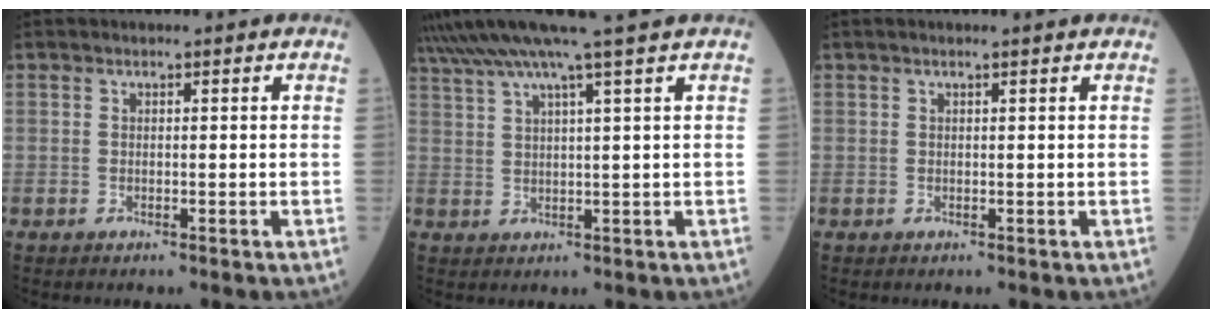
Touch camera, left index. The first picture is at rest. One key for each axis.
{"total": 9.5, "fx": 7.5, "fy": -2.6, "fz": 5.2, "tx": -0.090, "ty": 0.014, "tz": 0.120}
{"total": 1.0, "fx": 0.8, "fy": -0.1, "fz": 0.7, "tx": -0.013, "ty": 0.005, "tz": 0.014}